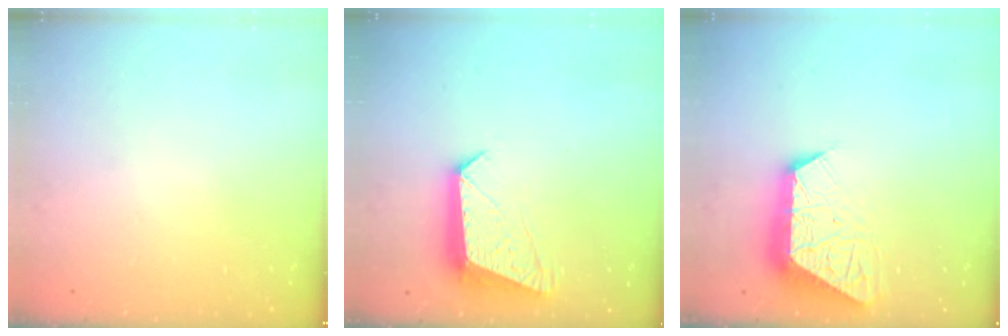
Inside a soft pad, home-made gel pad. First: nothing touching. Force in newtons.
{"total": 12.1, "press": 12.1, "slide": 1.0}
{"total": 12.2, "press": 12.1, "slide": 1.2}